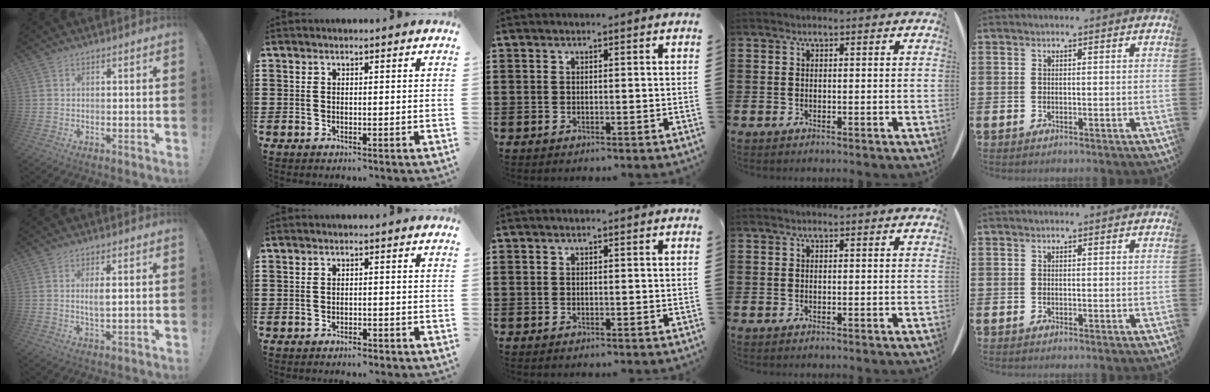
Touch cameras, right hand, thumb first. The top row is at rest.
{"thumb": {"total": 3.3, "force": [0.7, 1.0, 3.1], "torque": [-0.052, -0.011, 0.006]}, "index": {"total": 2.0, "force": [-1.9, 0.0, 0.7], "torque": [-0.014, 0.000, -0.036]}}